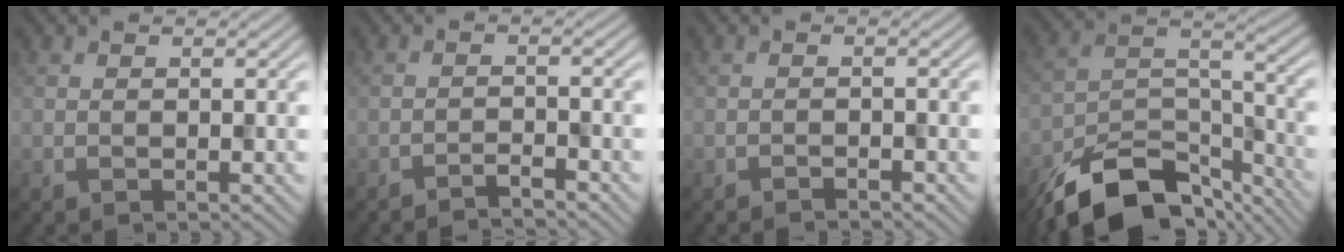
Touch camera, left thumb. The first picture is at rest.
{"total": 2.2, "force": [-2.1, 0.1, 0.8], "torque": [-0.011, 0.004, -0.042]}
{"total": 1.0, "force": [-0.9, 0.0, 0.3], "torque": [-0.003, 0.001, -0.020]}
{"total": 14.4, "force": [-11.1, 6.1, 6.9], "torque": [-0.141, -0.008, -0.189]}